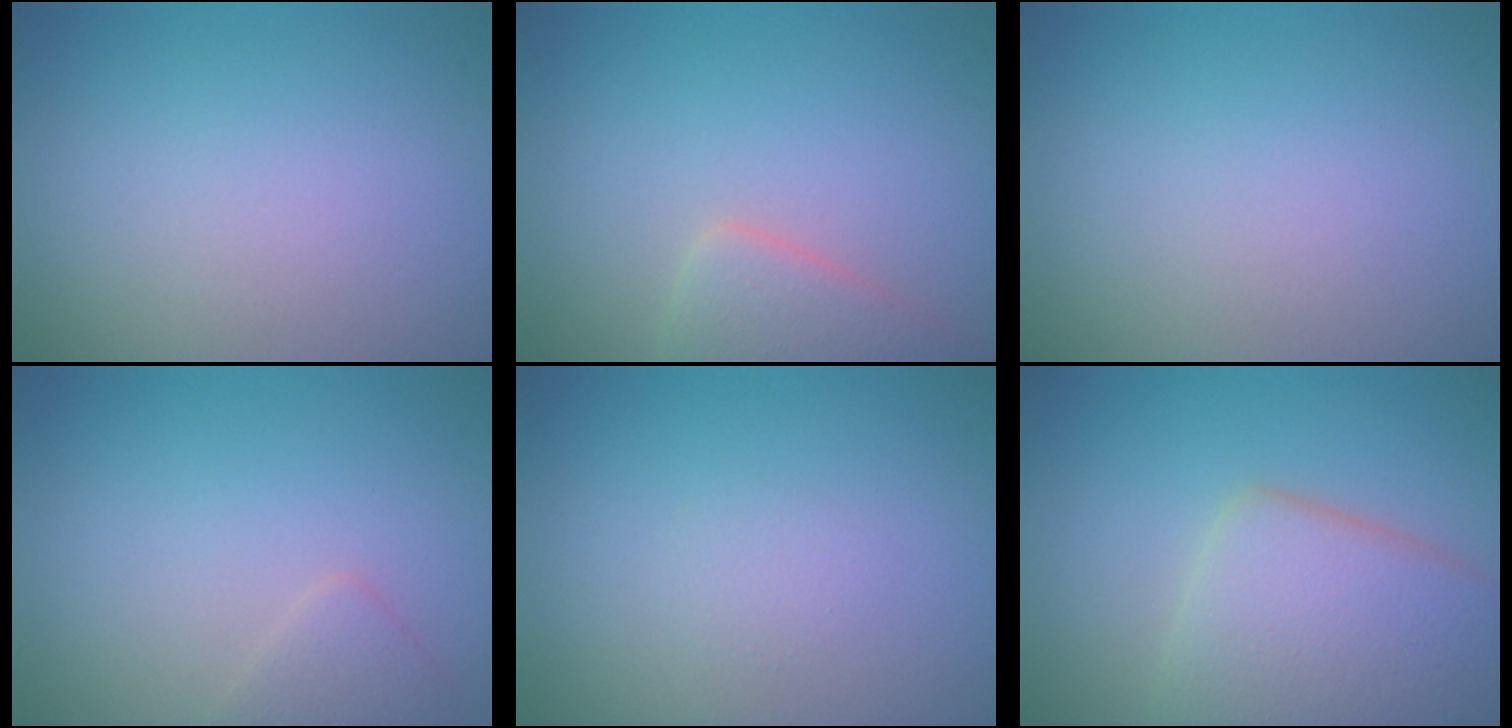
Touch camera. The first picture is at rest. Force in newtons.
{"total": 3.1, "press": 3.1, "slide": 0.4}
{"total": 0.0}
{"total": 1.3, "press": 1.3, "slide": 0.1}
{"total": 0.7, "press": 0.7, "slide": 0.1}
{"total": 6.5, "press": 6.4, "slide": 0.4}